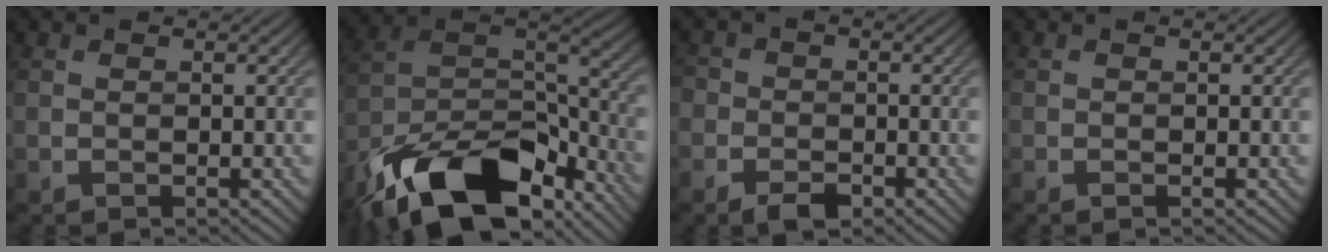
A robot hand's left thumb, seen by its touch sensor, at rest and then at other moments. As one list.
[{"total": 18.1, "force": [-12.4, 8.1, 10.3], "torque": [-0.228, -0.033, -0.214]}, {"total": 3.6, "force": [-2.0, 2.5, 1.6], "torque": [-0.029, -0.005, -0.049]}, {"total": 0.0}]